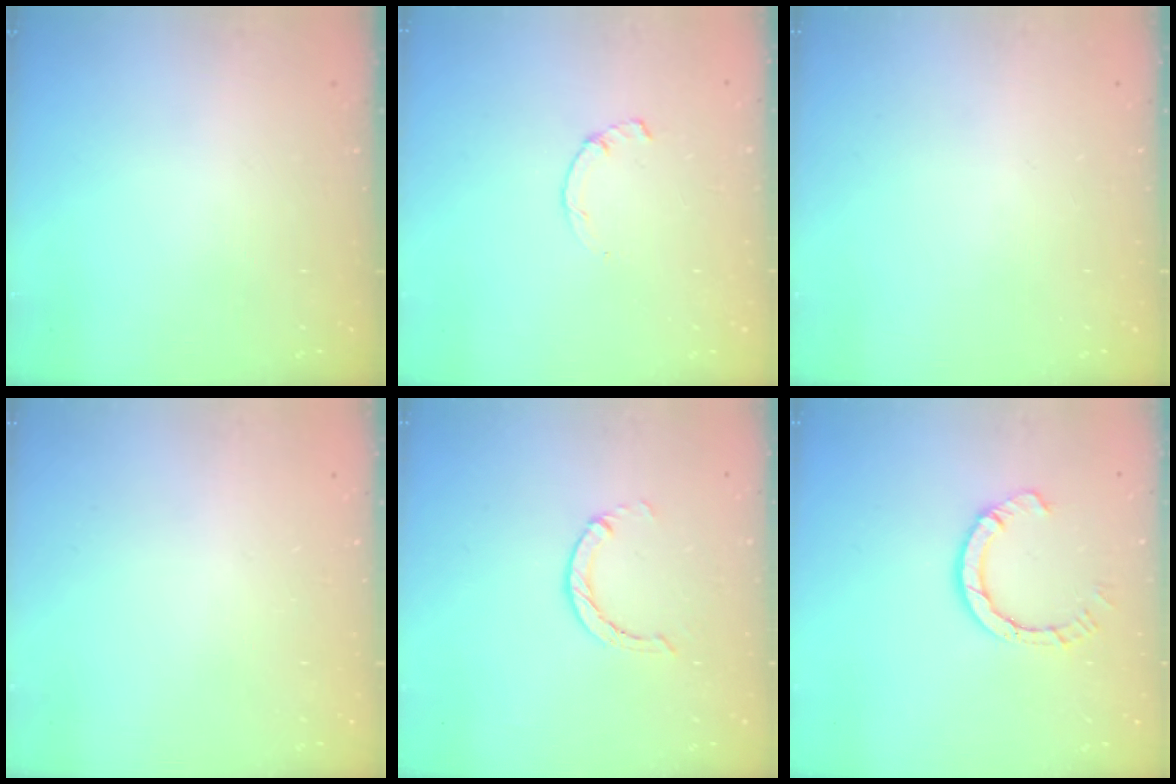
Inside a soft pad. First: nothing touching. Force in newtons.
{"total": 1.7, "press": 1.7, "slide": 0.3}
{"total": 0.0}
{"total": 2.4, "press": 2.4, "slide": 0.2}
{"total": 1.2, "press": 1.2, "slide": 0.2}
{"total": 6.8, "press": 6.7, "slide": 0.7}